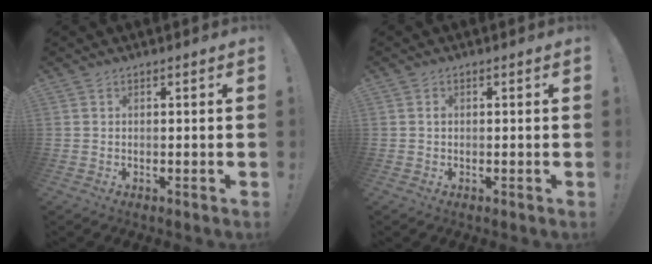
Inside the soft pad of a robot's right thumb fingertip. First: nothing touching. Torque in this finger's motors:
{"motor_torque": [0.13, -0.10, 0.27, -0.23, -0.01]}